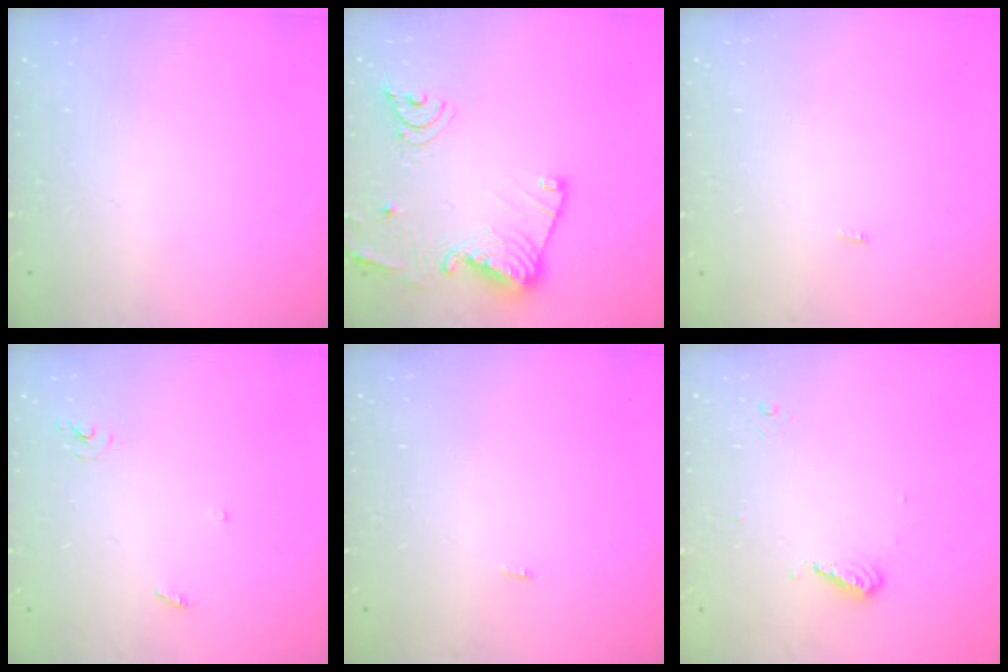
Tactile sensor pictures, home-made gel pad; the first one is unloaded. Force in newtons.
{"total": 17.0, "press": 16.9, "slide": 1.7}
{"total": 6.1, "press": 1.7, "slide": 5.9}
{"total": 3.0, "press": 3.0, "slide": 0.2}
{"total": 6.1, "press": 1.7, "slide": 5.9}
{"total": 5.0, "press": 4.9, "slide": 0.6}